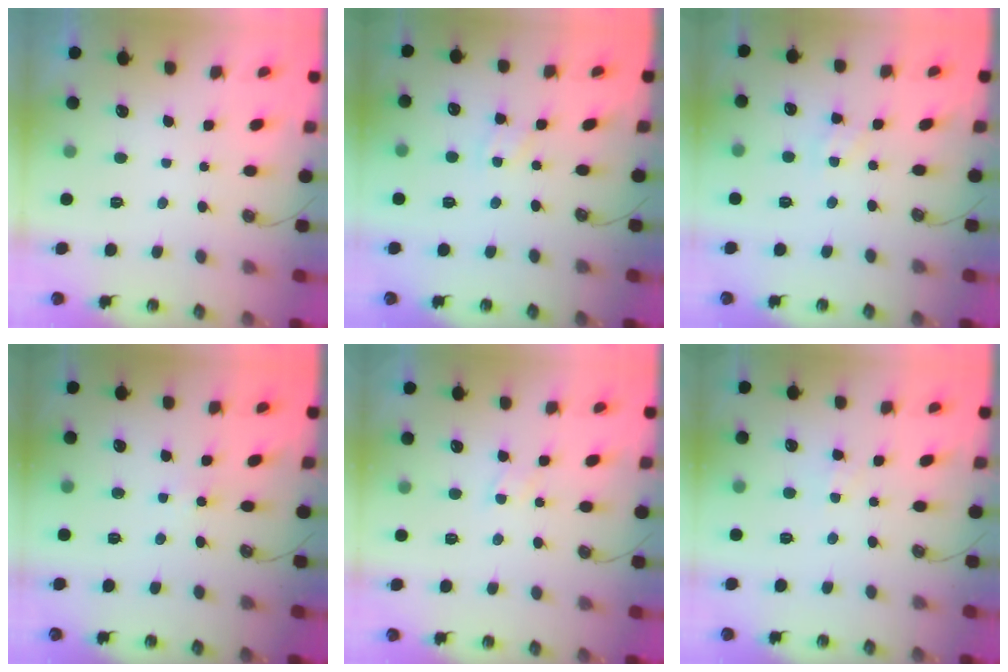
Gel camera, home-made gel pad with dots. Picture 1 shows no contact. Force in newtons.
{"total": 2.9, "press": 2.9, "slide": 0.5}
{"total": 3.2, "press": 3.1, "slide": 0.5}
{"total": 3.6, "press": 3.5, "slide": 0.4}
{"total": 3.9, "press": 3.9, "slide": 0.5}
{"total": 2.8, "press": 2.8, "slide": 0.5}